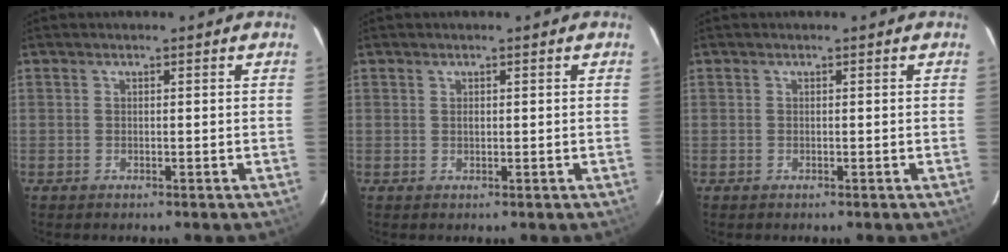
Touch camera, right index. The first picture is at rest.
{"total": 0.5, "force": [0.2, 0.4, 0.3], "torque": [-0.006, 0.001, 0.006]}
{"total": 0.0}